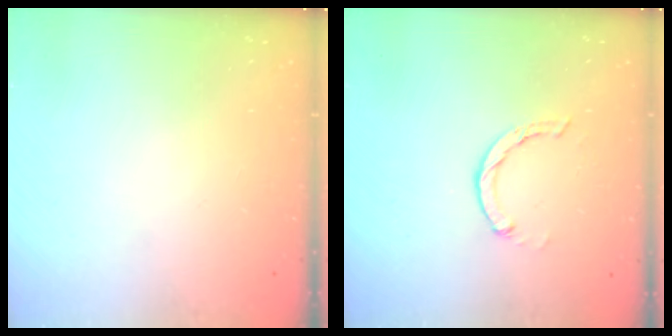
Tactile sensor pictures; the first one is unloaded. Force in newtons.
{"total": 2.7, "press": 2.7, "slide": 0.5}